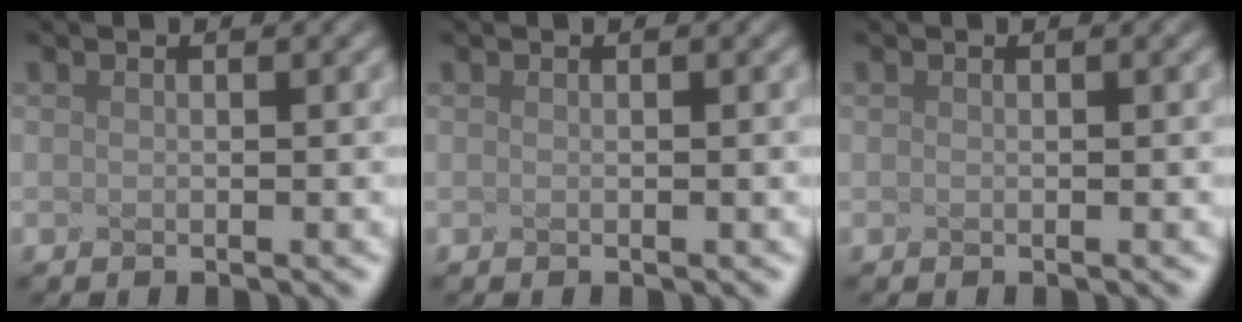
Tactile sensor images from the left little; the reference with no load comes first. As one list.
[{"total": 0.0}, {"total": 0.0}]